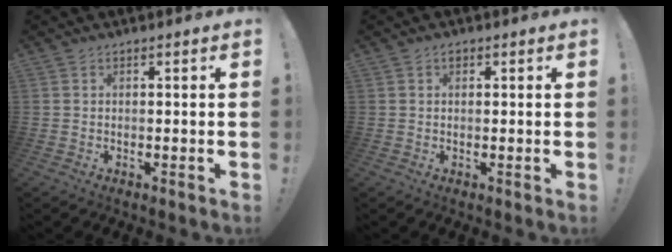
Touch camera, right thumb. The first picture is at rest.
{"total": 0.7, "force": [0.4, 0.5, 0.3], "torque": [0.001, 0.000, 0.005]}